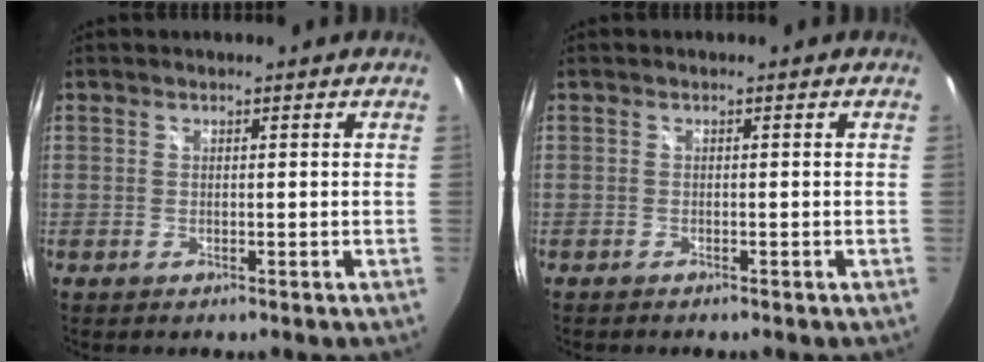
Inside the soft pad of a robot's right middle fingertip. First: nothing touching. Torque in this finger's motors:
{"motor_torque": [-0.51, 0.19, 0.04, 0.00]}